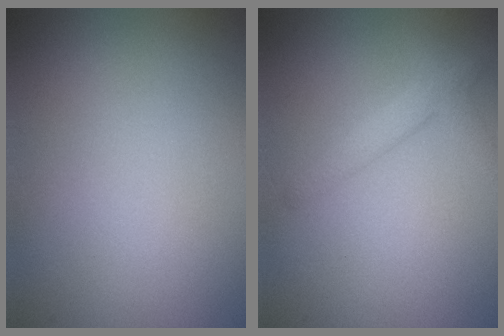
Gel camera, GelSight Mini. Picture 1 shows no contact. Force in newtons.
{"total": 2.0, "press": 2.0, "slide": 0.1}